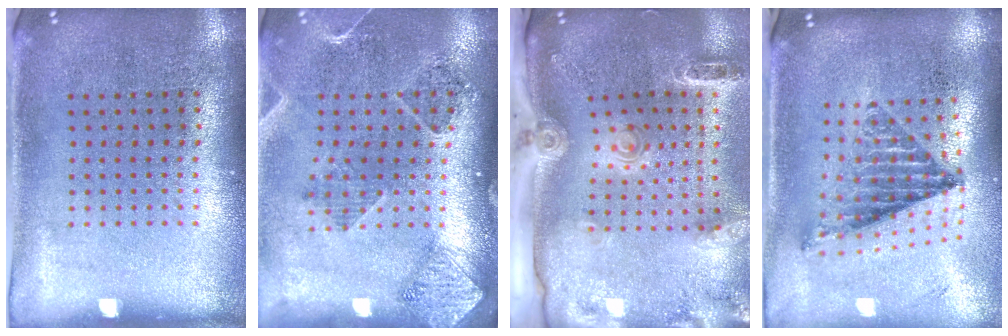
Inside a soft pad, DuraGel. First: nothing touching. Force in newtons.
{"total": 1.6, "press": 1.5, "slide": 0.4}
{"total": 2.8, "press": 2.1, "slide": 1.9}
{"total": 1.1, "press": 1.0, "slide": 0.5}